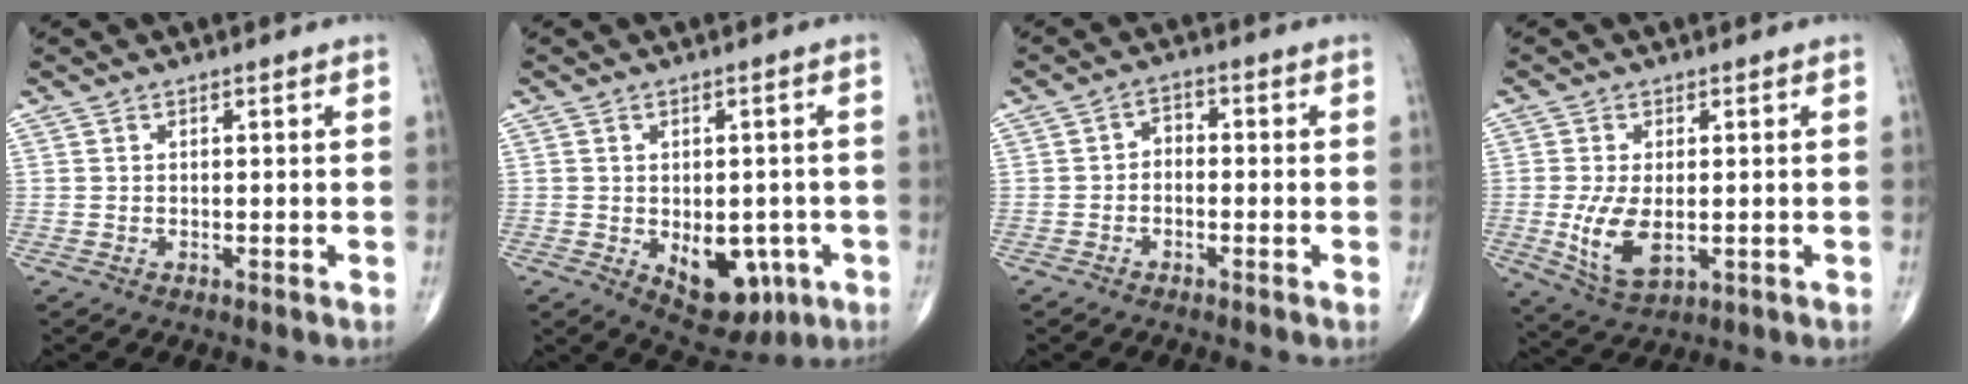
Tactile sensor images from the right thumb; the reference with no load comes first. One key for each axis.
{"total": 10.5, "fx": -3.2, "fy": 6.4, "fz": 7.6, "tx": -0.071, "ty": 0.005, "tz": -0.029}
{"total": 2.5, "fx": -0.9, "fy": 1.8, "fz": 1.6, "tx": -0.014, "ty": 0.020, "tz": -0.026}
{"total": 8.3, "fx": -1.0, "fy": 4.3, "fz": 7.0, "tx": -0.137, "ty": -0.016, "tz": -0.010}